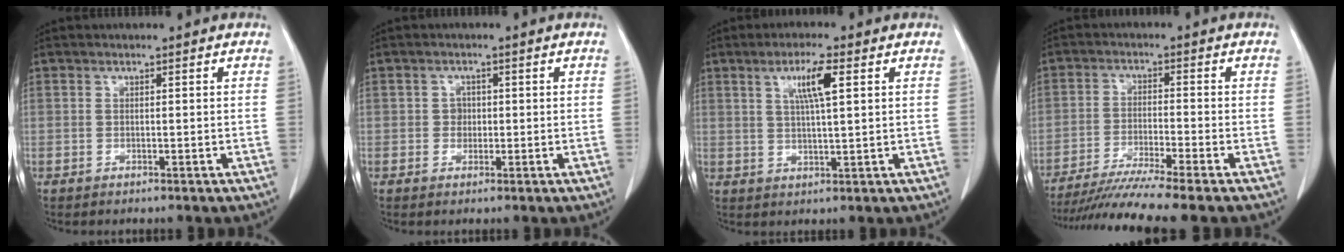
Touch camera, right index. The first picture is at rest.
{"total": 1.6, "force": [0.0, 1.5, 0.6], "torque": [-0.003, 0.006, 0.002]}
{"total": 5.7, "force": [2.2, 0.3, 5.2], "torque": [-0.095, 0.001, 0.038]}
{"total": 10.0, "force": [-8.5, -2.1, 4.9], "torque": [-0.070, -0.030, -0.141]}